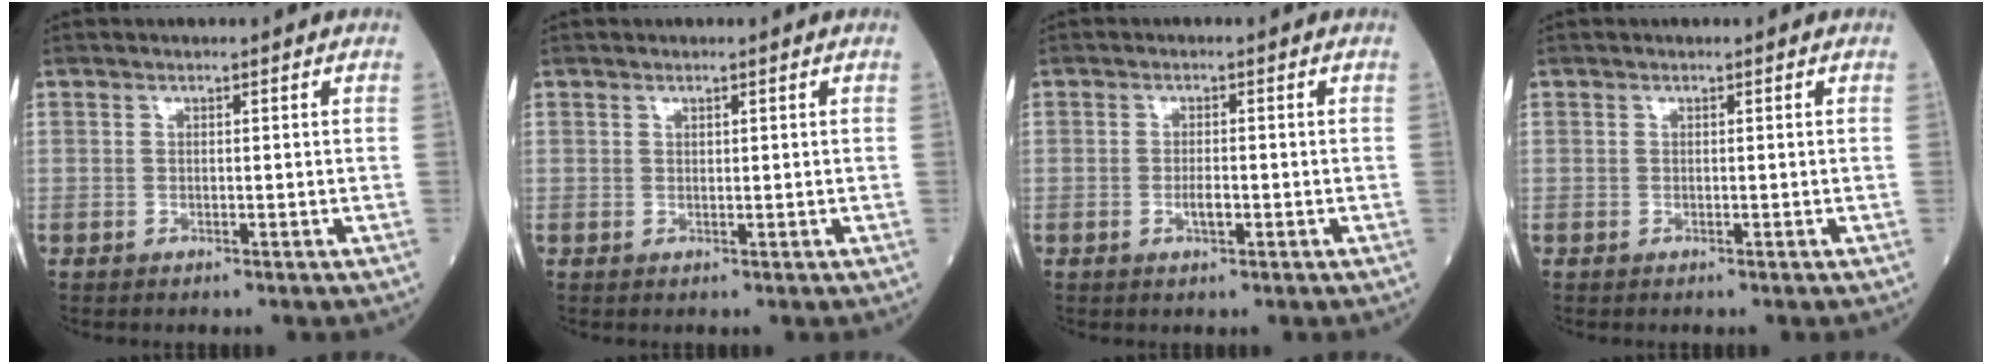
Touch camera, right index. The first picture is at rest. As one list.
[{"total": 0.6, "force": [0.4, 0.2, 0.3], "torque": [-0.006, -0.004, 0.007]}, {"total": 1.9, "force": [-0.6, 0.6, 1.7], "torque": [-0.029, 0.000, -0.010]}, {"total": 0.0}]